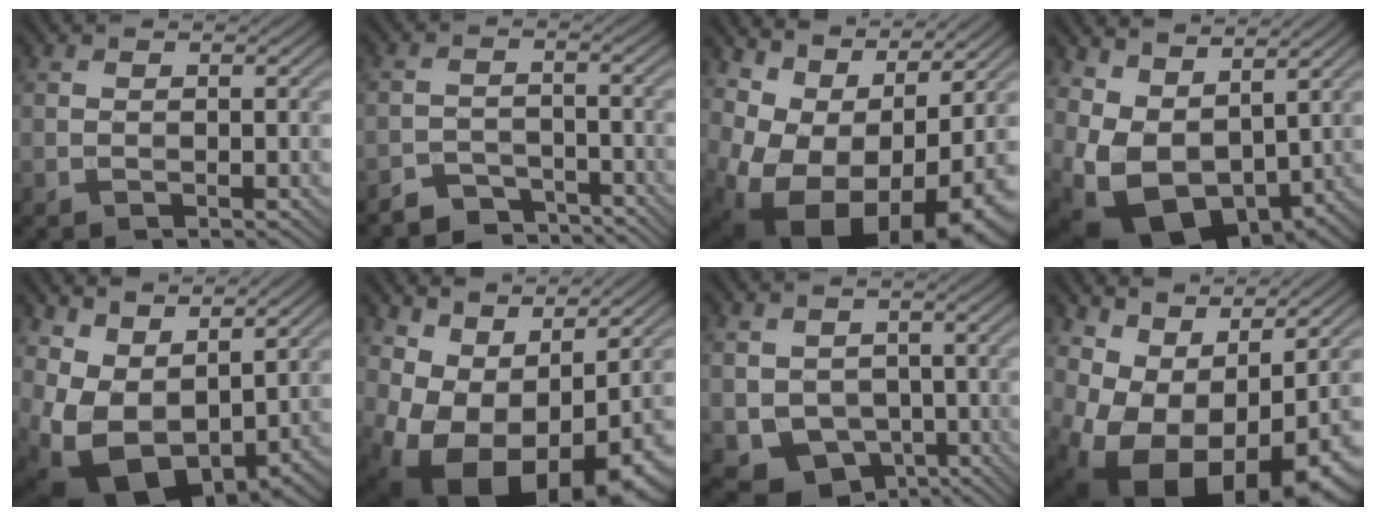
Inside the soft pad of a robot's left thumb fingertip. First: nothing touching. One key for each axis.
{"total": 4.9, "fx": -4.4, "fy": 1.8, "fz": 1.2, "tx": -0.017, "ty": -0.005, "tz": -0.078}
{"total": 14.4, "fx": 1.4, "fy": 9.2, "fz": 11.0, "tx": -0.180, "ty": -0.017, "tz": 0.069}
{"total": 11.7, "fx": 2.2, "fy": 8.0, "fz": 8.3, "tx": -0.196, "ty": -0.025, "tz": 0.060}
{"total": 12.9, "fx": 2.8, "fy": 8.6, "fz": 9.2, "tx": -0.213, "ty": -0.027, "tz": 0.077}
{"total": 13.3, "fx": -0.2, "fy": 8.4, "fz": 10.4, "tx": -0.178, "ty": -0.023, "tz": 0.036}
{"total": 6.7, "fx": -1.9, "fy": 5.6, "fz": 3.2, "tx": -0.072, "ty": -0.034, "tz": -0.027}
{"total": 14.7, "fx": -0.3, "fy": 9.0, "fz": 11.6, "tx": -0.183, "ty": -0.027, "tz": 0.044}